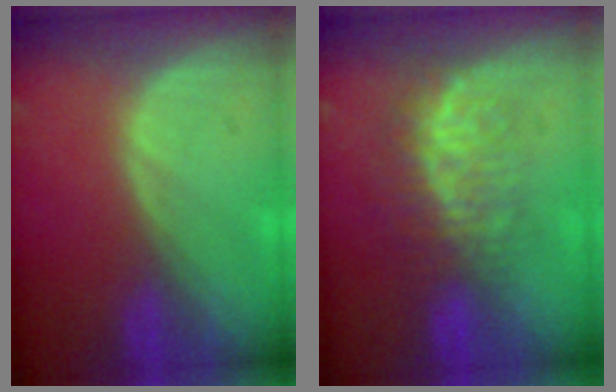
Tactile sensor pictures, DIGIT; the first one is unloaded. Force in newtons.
{"total": 8.0, "press": 7.3, "slide": 3.3}